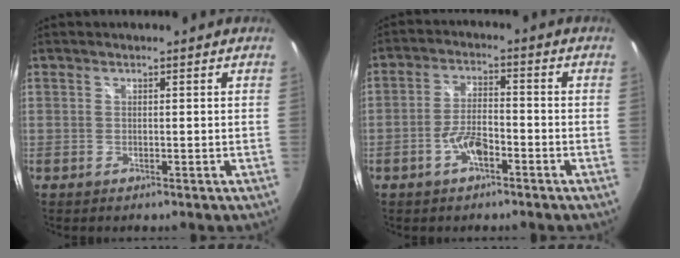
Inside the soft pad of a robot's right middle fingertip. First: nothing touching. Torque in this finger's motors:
{"motor_torque": [0.00, -0.06, 0.11, 0.03]}